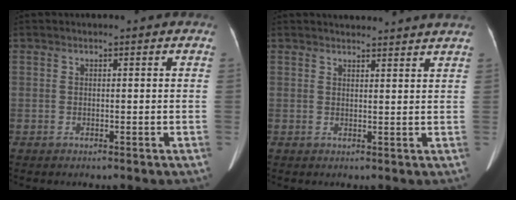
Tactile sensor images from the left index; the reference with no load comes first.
{"total": 7.7, "force": [7.5, -0.3, 1.6], "torque": [-0.017, 0.012, 0.073]}